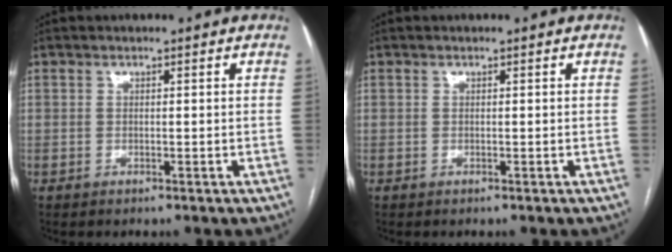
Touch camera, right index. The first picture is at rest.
{"total": 0.0}